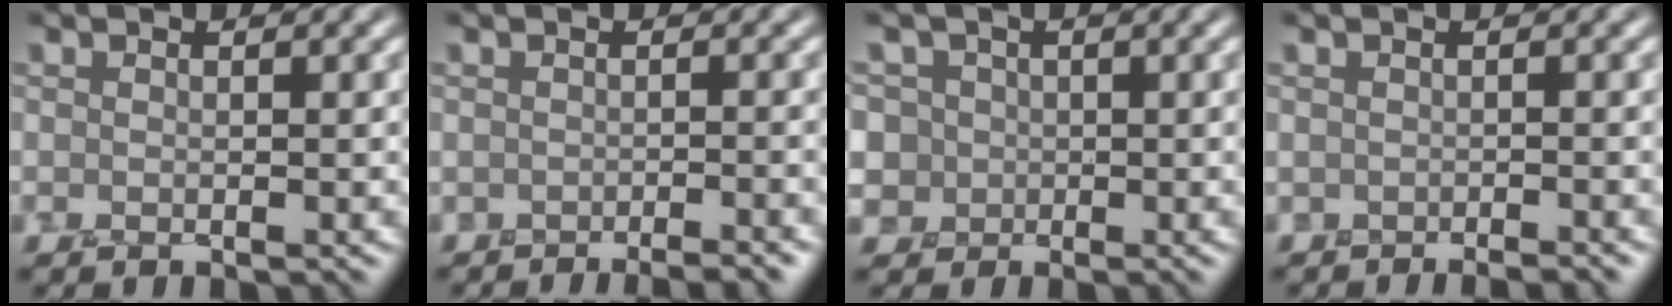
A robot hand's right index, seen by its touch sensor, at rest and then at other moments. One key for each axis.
{"total": 2.5, "fx": -2.3, "fy": 0.3, "fz": 1.0, "tx": 0.009, "ty": 0.010, "tz": -0.026}
{"total": 5.4, "fx": 1.7, "fy": 5.1, "fz": 0.8, "tx": -0.018, "ty": 0.046, "tz": 0.002}
{"total": 1.0, "fx": -1.0, "fy": -0.1, "fz": -0.1, "tx": 0.019, "ty": 0.006, "tz": -0.012}